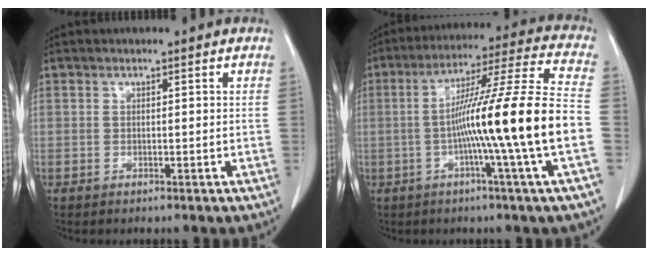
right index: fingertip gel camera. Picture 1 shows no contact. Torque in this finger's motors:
{"motor_torque": [2.14, 0.00, 1.06, 0.21]}